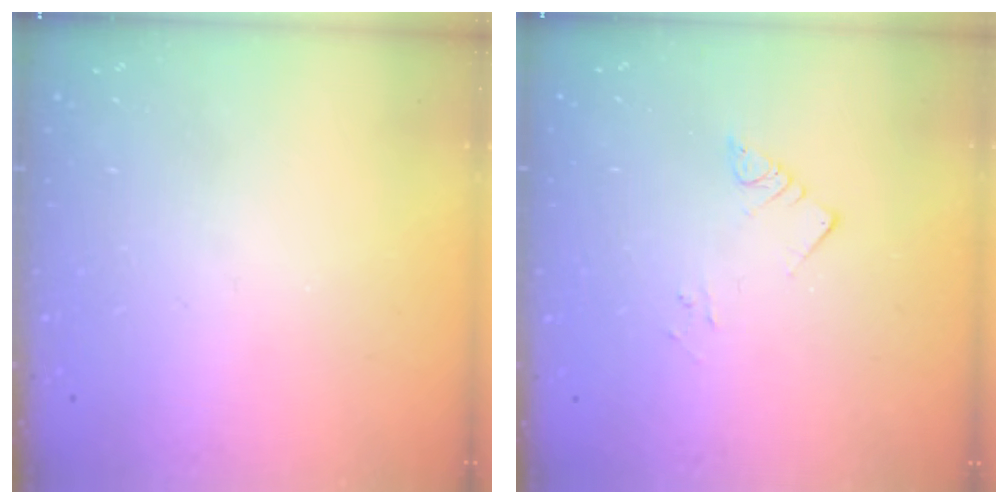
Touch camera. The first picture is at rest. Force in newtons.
{"total": 3.3, "press": 3.3, "slide": 0.2}